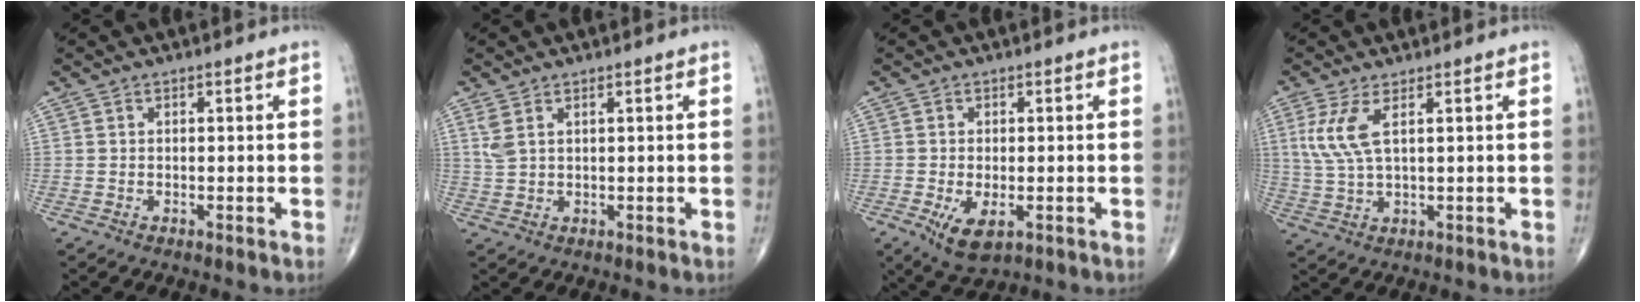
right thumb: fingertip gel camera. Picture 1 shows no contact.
{"total": 2.8, "force": [1.5, 1.0, 2.1], "torque": [-0.052, 0.003, 0.040]}
{"total": 5.8, "force": [-1.8, 2.8, 4.7], "torque": [-0.086, -0.013, -0.024]}
{"total": 6.2, "force": [2.2, 1.9, 5.5], "torque": [-0.140, -0.006, 0.051]}